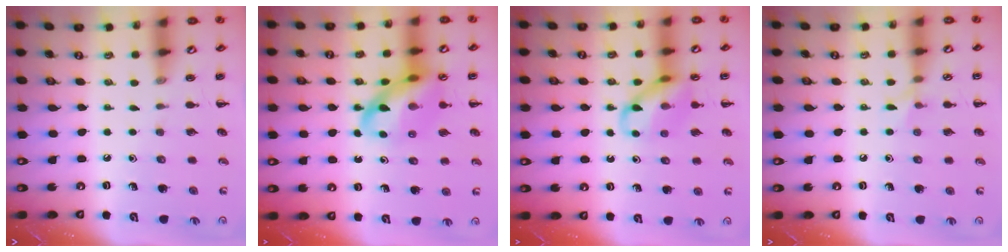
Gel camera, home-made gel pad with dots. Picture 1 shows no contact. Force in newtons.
{"total": 15.0, "press": 14.6, "slide": 3.4}
{"total": 11.4, "press": 11.3, "slide": 1.4}
{"total": 5.3, "press": 4.9, "slide": 1.9}